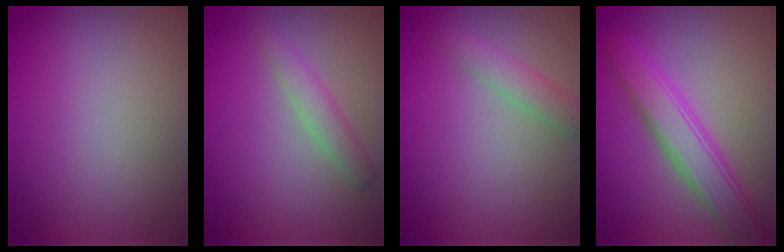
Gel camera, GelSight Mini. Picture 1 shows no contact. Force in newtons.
{"total": 2.0, "press": 2.0, "slide": 0.1}
{"total": 2.3, "press": 2.3, "slide": 0.0}
{"total": 4.9, "press": 4.9, "slide": 0.3}